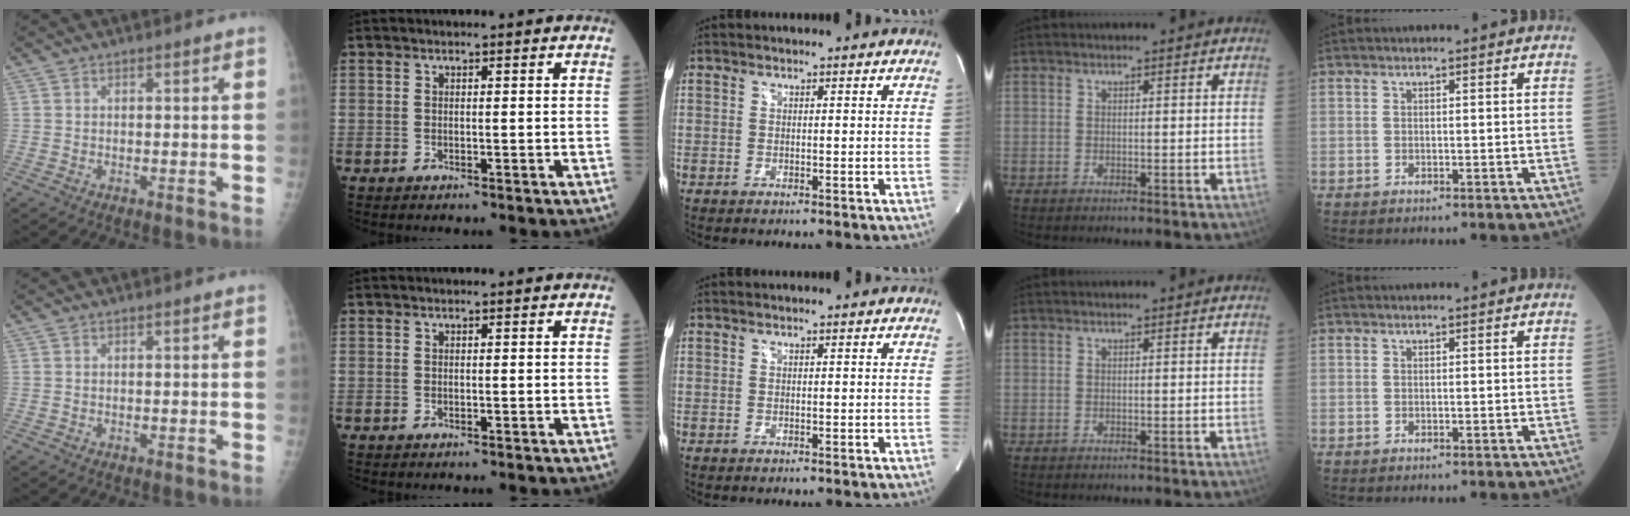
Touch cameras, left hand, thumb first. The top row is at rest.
{}